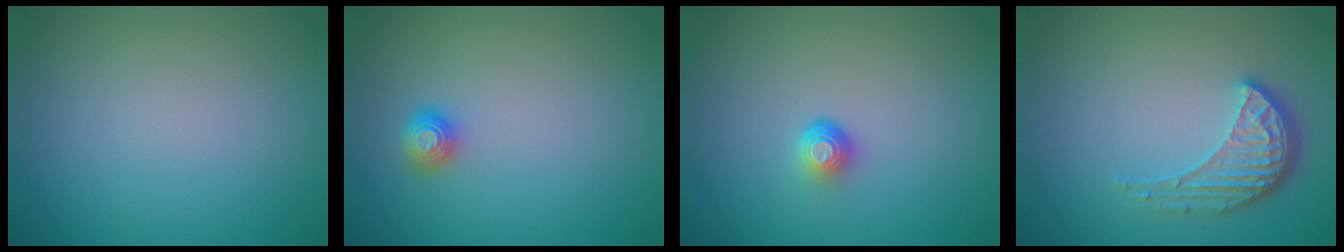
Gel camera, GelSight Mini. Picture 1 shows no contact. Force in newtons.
{"total": 1.6, "press": 1.4, "slide": 0.6}
{"total": 1.7, "press": 1.1, "slide": 1.3}
{"total": 4.0, "press": 3.1, "slide": 2.6}